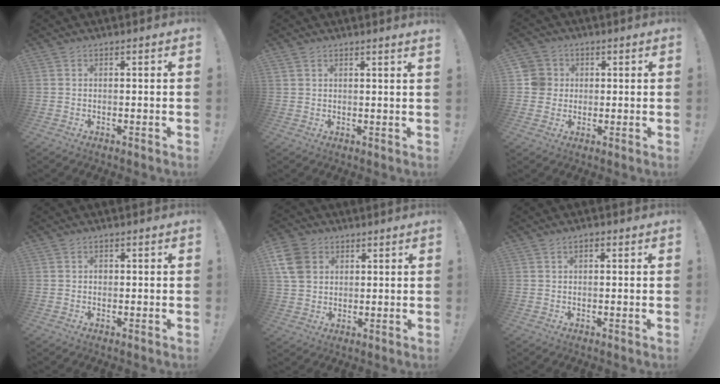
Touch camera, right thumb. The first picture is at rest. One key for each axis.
{"total": 1.5, "fx": 1.4, "fy": -0.2, "fz": 0.4, "tx": -0.003, "ty": -0.009, "tz": 0.026}
{"total": 6.4, "fx": 0.8, "fy": 6.1, "fz": 1.6, "tx": -0.026, "ty": 0.003, "tz": 0.019}
{"total": 0.9, "fx": -0.2, "fy": 0.7, "fz": 0.4, "tx": -0.008, "ty": 0.003, "tz": -0.005}
{"total": 12.0, "fx": 3.8, "fy": 10.1, "fz": 5.3, "tx": -0.088, "ty": -0.009, "tz": 0.079}
{"total": 1.0, "fx": 0.1, "fy": 0.6, "fz": 0.7, "tx": -0.010, "ty": 0.001, "tz": 0.000}